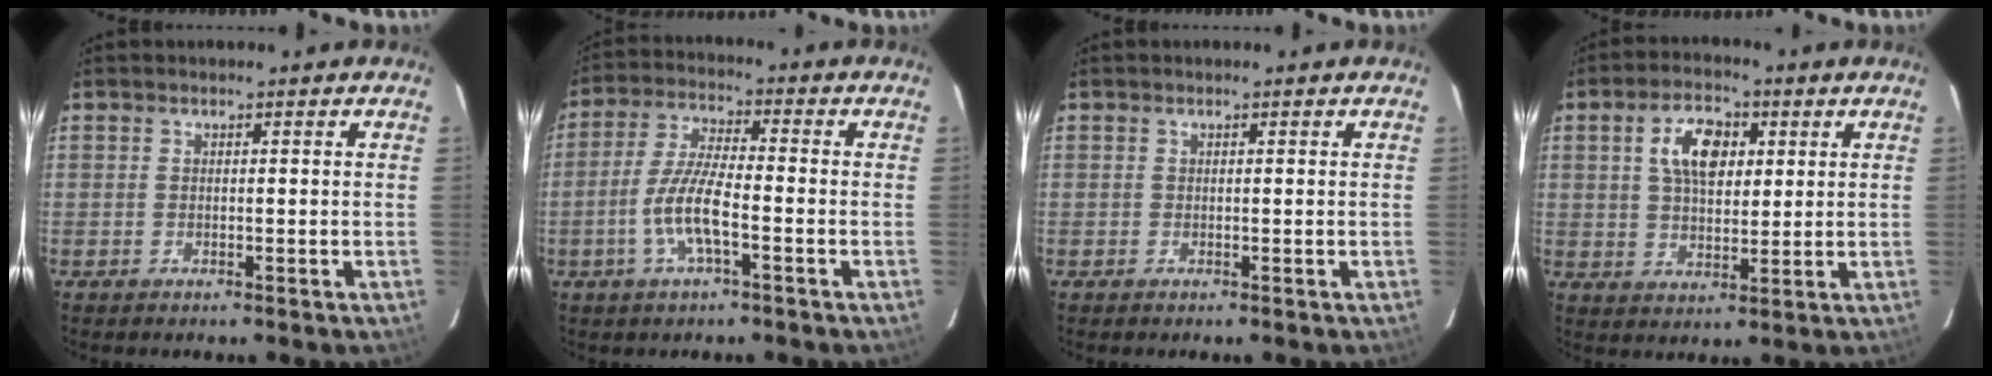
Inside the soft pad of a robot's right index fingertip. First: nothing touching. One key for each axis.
{"total": 8.7, "fx": -3.2, "fy": 1.8, "fz": 7.9, "tx": -0.165, "ty": 0.001, "tz": -0.063}
{"total": 0.0}
{"total": 8.8, "fx": 2.7, "fy": 5.0, "fz": 6.7, "tx": -0.118, "ty": 0.021, "tz": 0.050}